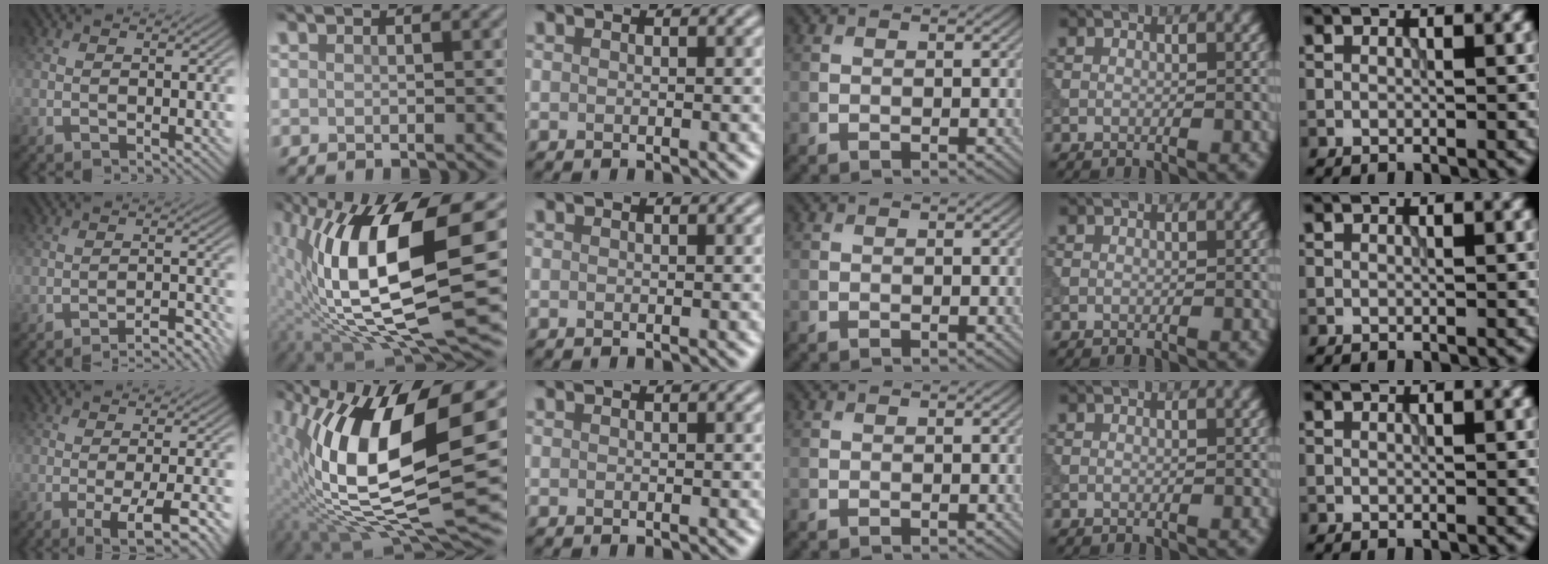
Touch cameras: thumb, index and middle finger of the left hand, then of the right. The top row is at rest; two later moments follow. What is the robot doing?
{"motion": "extract", "object": "tissue"}